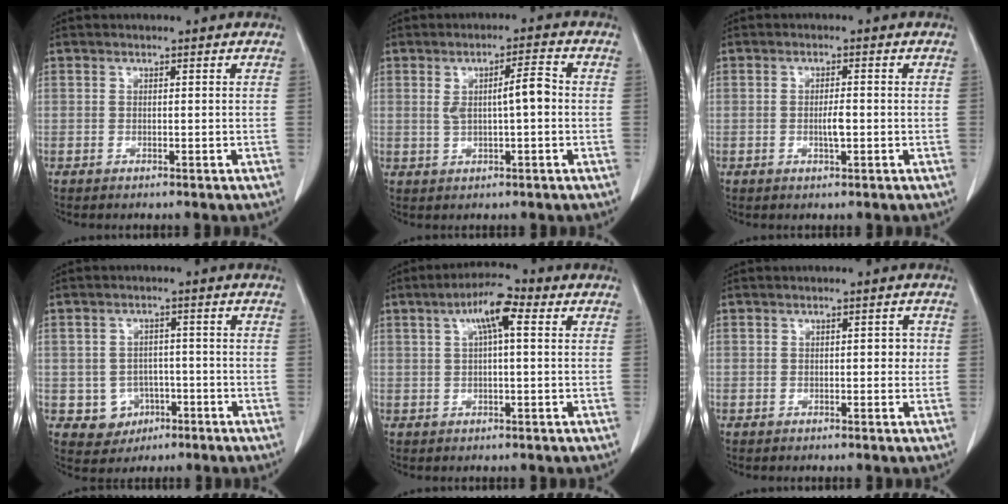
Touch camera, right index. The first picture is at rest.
{"total": 5.1, "force": [0.4, 0.9, 5.0], "torque": [-0.085, 0.014, 0.011]}
{"total": 2.3, "force": [-0.3, 0.3, 2.2], "torque": [-0.042, 0.001, -0.003]}
{"total": 4.9, "force": [-1.7, 4.5, 0.9], "torque": [-0.006, 0.010, -0.016]}
{"total": 6.2, "force": [2.1, 1.2, 5.8], "torque": [-0.106, 0.022, 0.031]}
{"total": 1.9, "force": [0.1, 1.0, 1.6], "torque": [-0.015, 0.004, 0.000]}